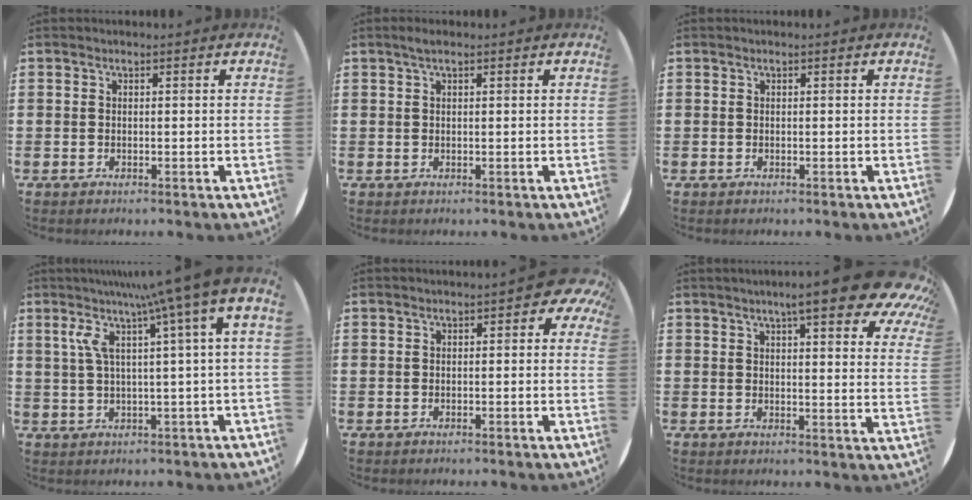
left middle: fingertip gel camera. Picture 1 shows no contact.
{"total": 1.0, "force": [0.6, 0.2, 0.7], "torque": [-0.014, 0.005, 0.009]}
{"total": 0.0}
{"total": 8.9, "force": [3.7, 0.3, 8.1], "torque": [-0.161, -0.008, 0.056]}
{"total": 1.6, "force": [0.3, 0.7, 1.4], "torque": [-0.030, 0.008, 0.003]}
{"total": 11.3, "force": [8.3, 2.1, 7.4], "torque": [-0.113, -0.028, 0.136]}